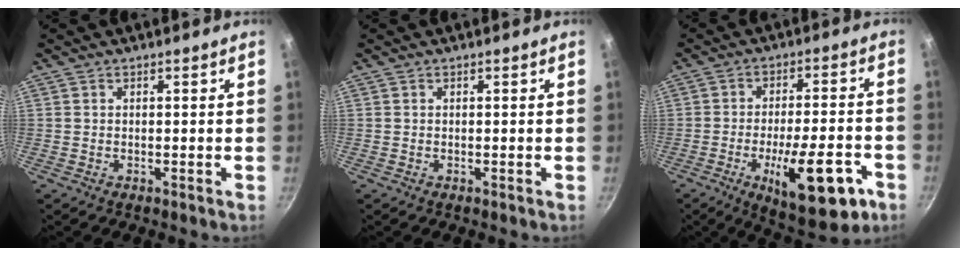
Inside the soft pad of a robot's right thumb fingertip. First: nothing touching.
{"total": 0.0}
{"total": 17.1, "force": [-7.0, 5.8, 14.5], "torque": [-0.189, 0.023, -0.094]}